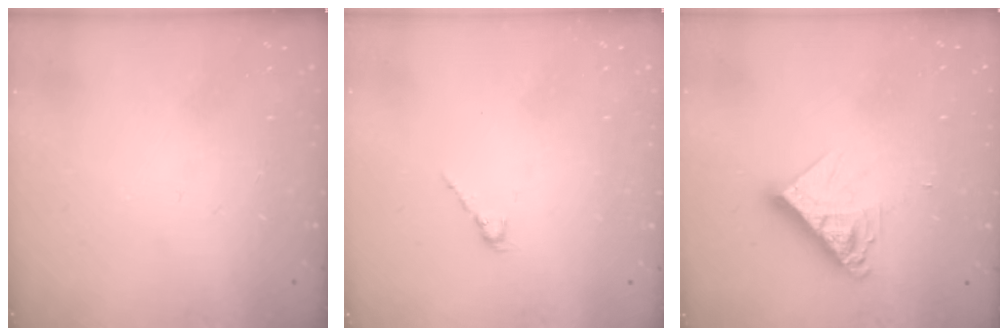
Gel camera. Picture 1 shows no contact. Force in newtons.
{"total": 1.3, "press": 1.2, "slide": 0.5}
{"total": 10.7, "press": 10.6, "slide": 1.0}